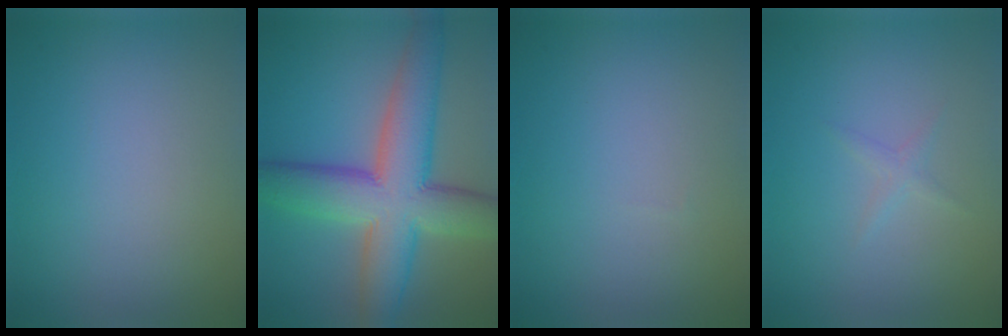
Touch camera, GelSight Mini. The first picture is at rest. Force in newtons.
{"total": 10.8, "press": 10.8, "slide": 0.6}
{"total": 0.0}
{"total": 0.9, "press": 0.8, "slide": 0.1}